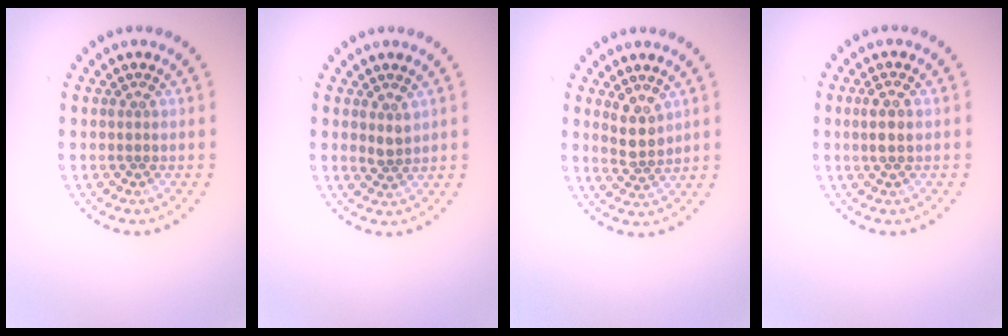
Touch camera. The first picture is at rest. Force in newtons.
{"total": 1.3, "press": 1.1, "slide": 0.7}
{"total": 2.5, "press": 2.2, "slide": 1.2}
{"total": 1.7, "press": 1.5, "slide": 0.8}